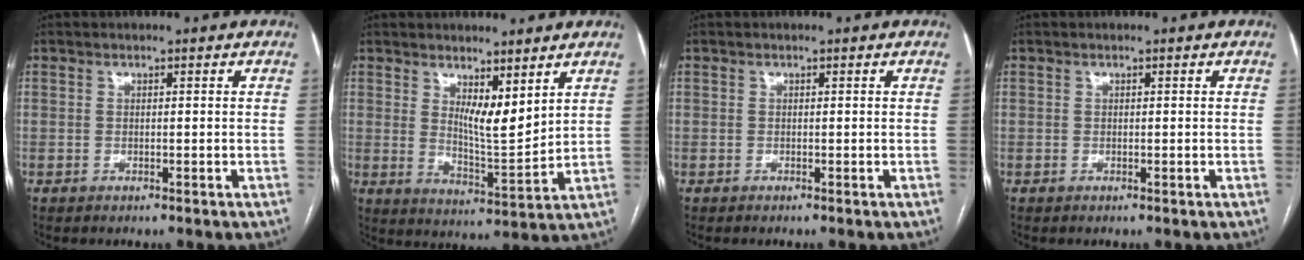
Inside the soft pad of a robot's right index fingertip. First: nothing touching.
{"total": 6.4, "force": [3.6, 1.5, 5.1], "torque": [-0.093, -0.021, 0.071]}
{"total": 0.0}
{"total": 0.0}